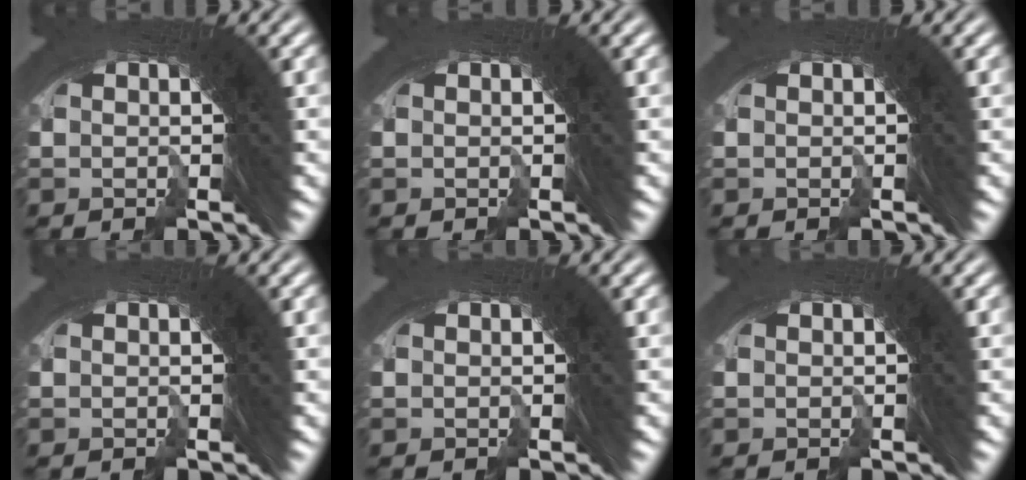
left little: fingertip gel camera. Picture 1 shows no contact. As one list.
[{"total": 0.0}, {"total": 0.0}, {"total": 0.0}, {"total": 0.0}, {"total": 0.0}]